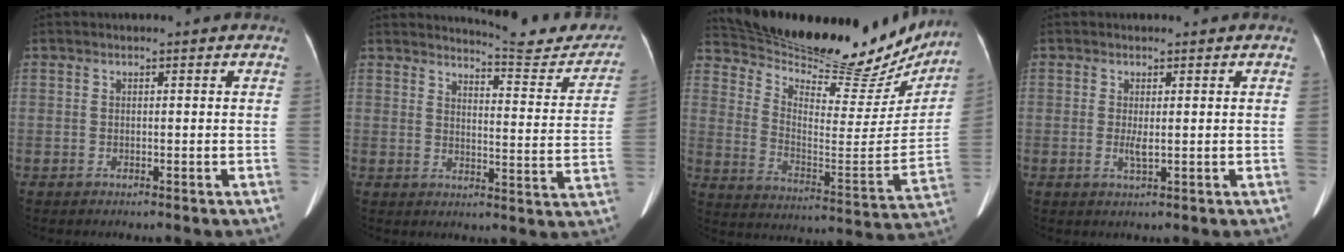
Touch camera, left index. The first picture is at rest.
{"total": 13.2, "force": [12.8, 1.5, 2.7], "torque": [-0.019, -0.060, 0.141]}
{"total": 27.6, "force": [25.2, 6.5, 9.2], "torque": [-0.153, -0.052, 0.347]}
{"total": 1.6, "force": [0.0, 0.3, 1.6], "torque": [-0.033, -0.004, 0.003]}